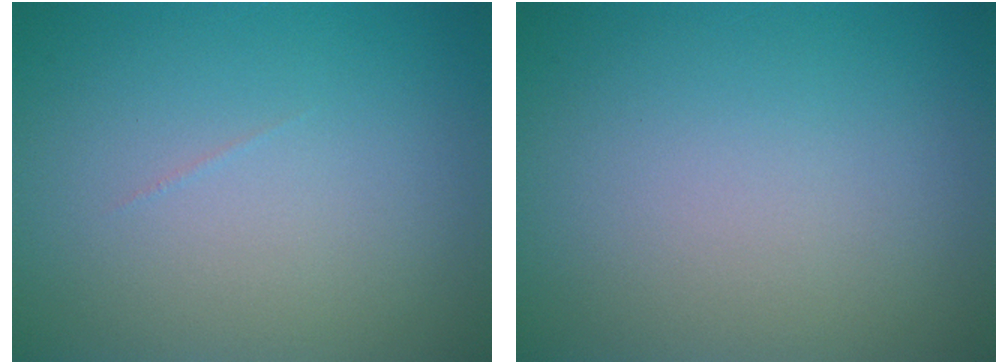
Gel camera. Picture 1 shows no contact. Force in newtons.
{"total": 0.0}